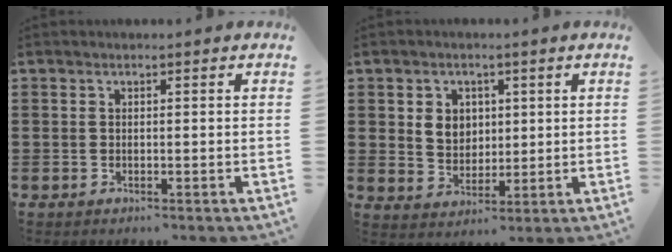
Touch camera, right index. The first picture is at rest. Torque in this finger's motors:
{"motor_torque": [0.41, -0.25, 0.22, 0.05]}